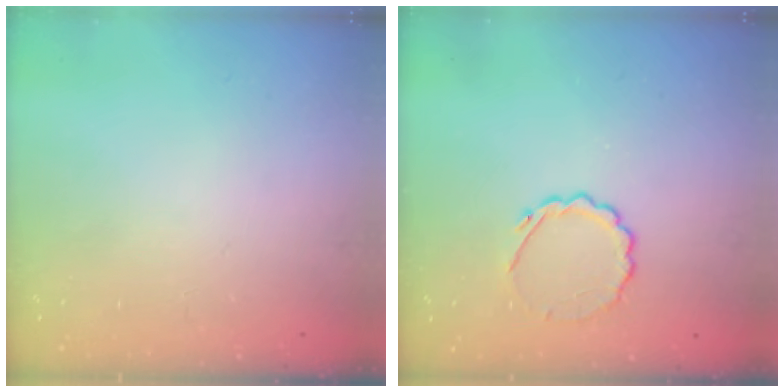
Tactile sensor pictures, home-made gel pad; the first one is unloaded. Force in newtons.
{"total": 5.6, "press": 5.4, "slide": 1.7}